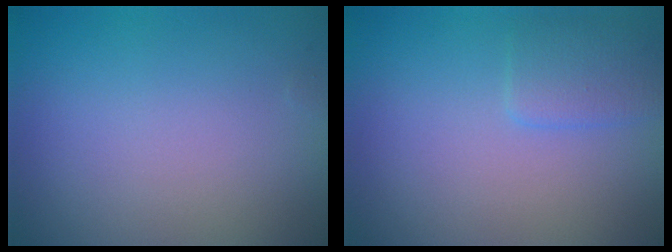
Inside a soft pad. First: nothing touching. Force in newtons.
{"total": 2.0, "press": 2.0, "slide": 0.1}